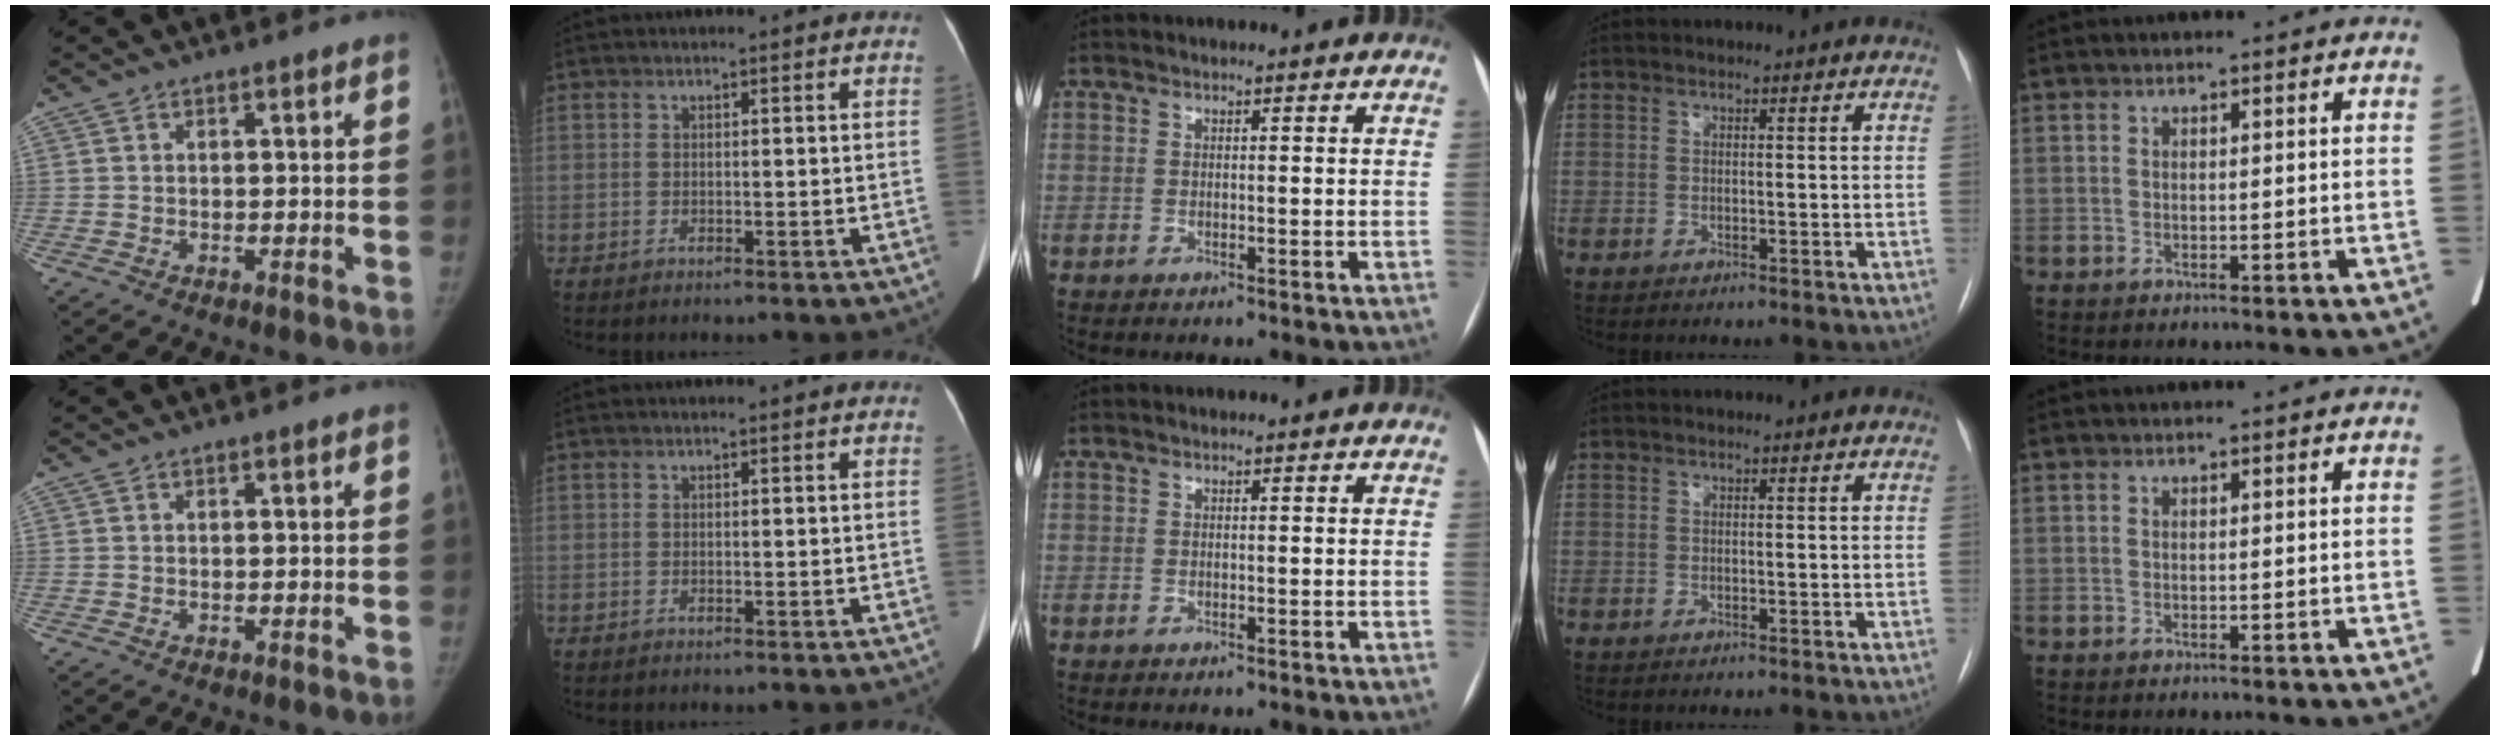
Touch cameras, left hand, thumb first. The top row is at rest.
{}